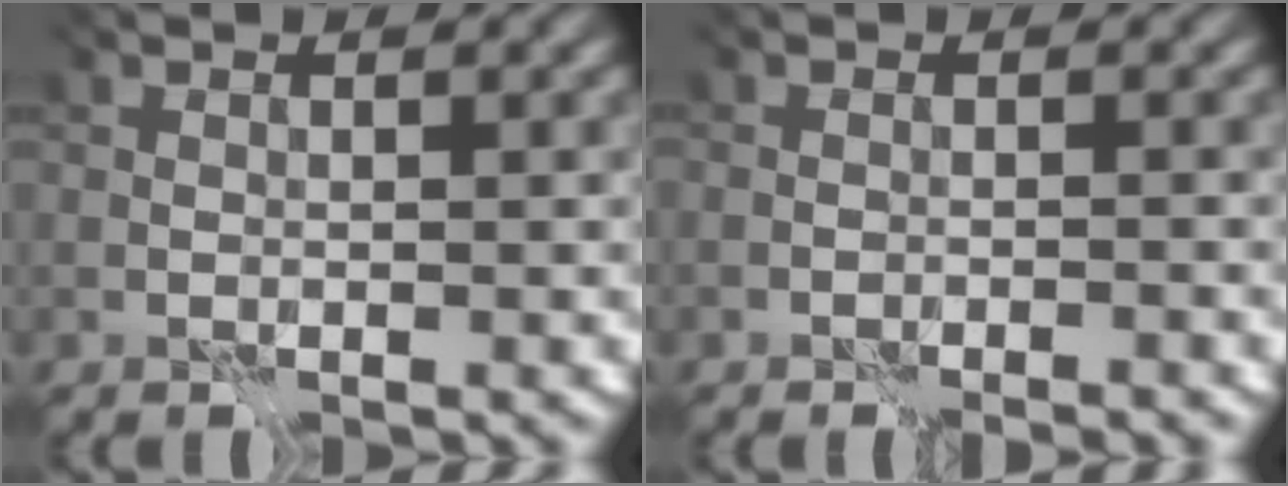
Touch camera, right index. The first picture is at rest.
{"total": 1.3, "force": [-1.2, 0.2, 0.5], "torque": [0.004, 0.001, -0.015]}